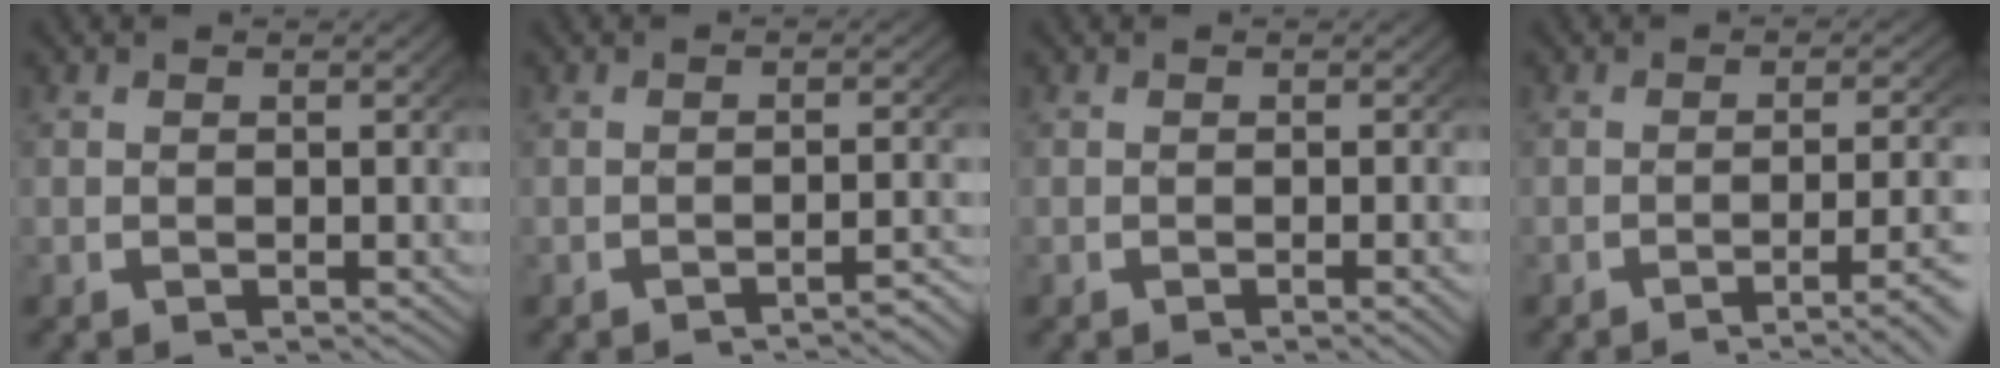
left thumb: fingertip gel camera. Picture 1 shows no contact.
{"total": 2.4, "force": [-2.1, 0.1, 1.2], "torque": [-0.021, 0.003, -0.029]}
{"total": 1.3, "force": [-0.6, 0.0, 1.1], "torque": [-0.017, 0.004, -0.010]}
{"total": 5.4, "force": [-3.8, 1.2, 3.6], "torque": [-0.055, -0.002, -0.056]}